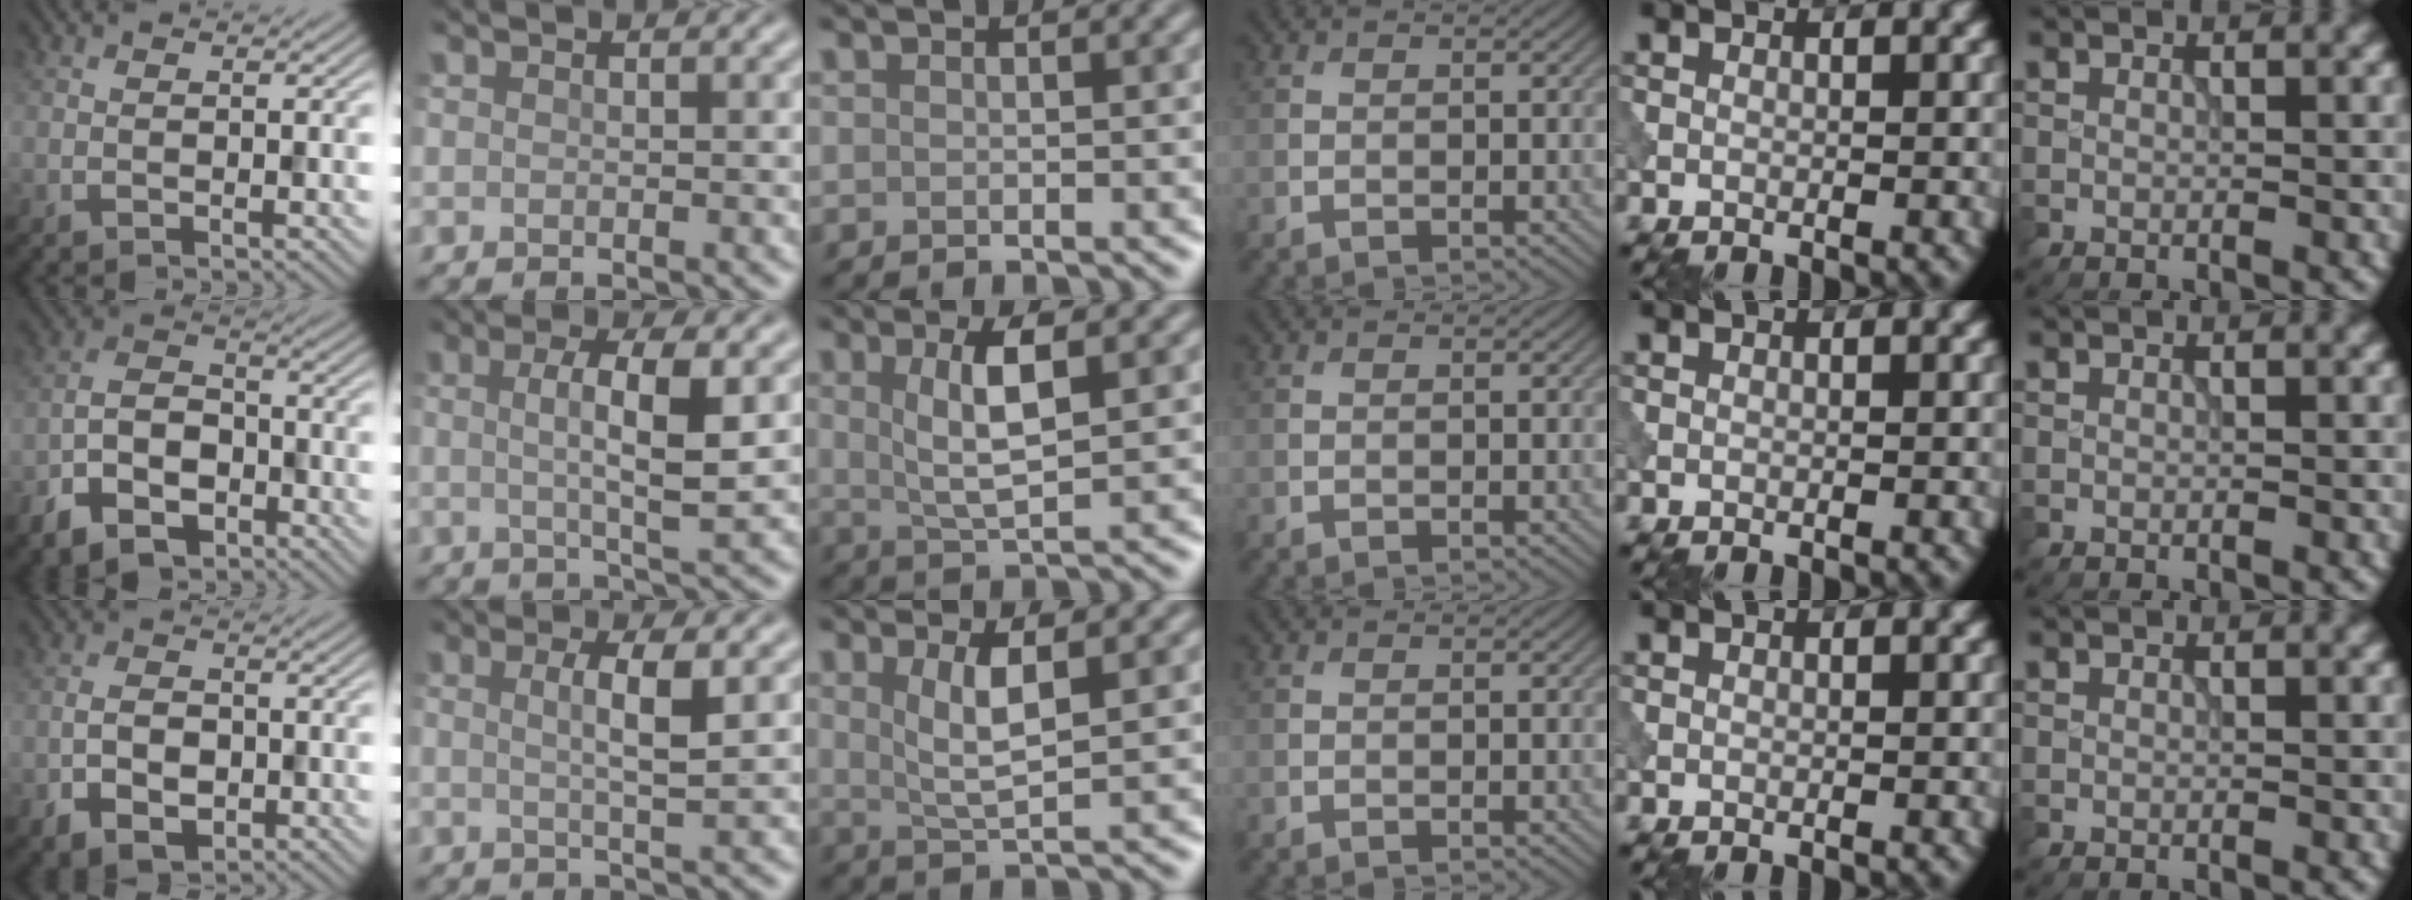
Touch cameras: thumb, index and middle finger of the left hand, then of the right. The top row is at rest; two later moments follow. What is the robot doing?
{"motion": "dispense", "object": "pipette"}